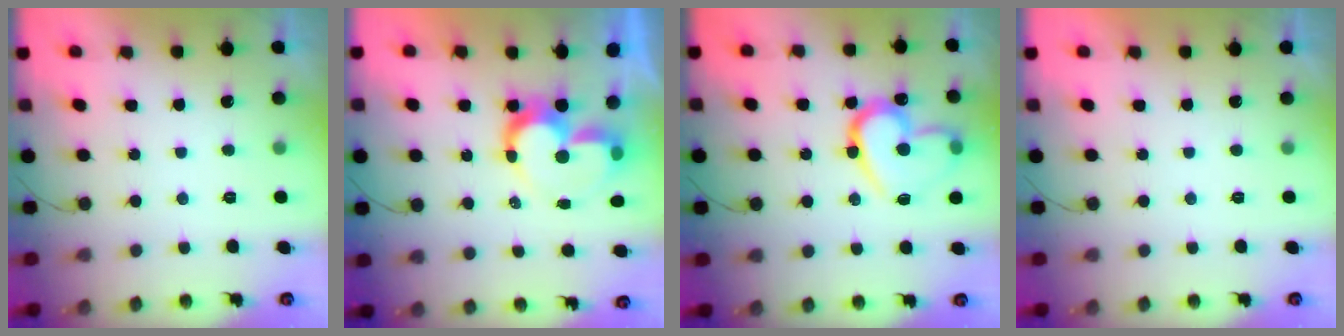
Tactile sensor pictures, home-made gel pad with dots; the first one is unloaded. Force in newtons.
{"total": 10.7, "press": 10.7, "slide": 1.2}
{"total": 17.0, "press": 16.9, "slide": 2.3}
{"total": 1.8, "press": 1.8, "slide": 0.0}